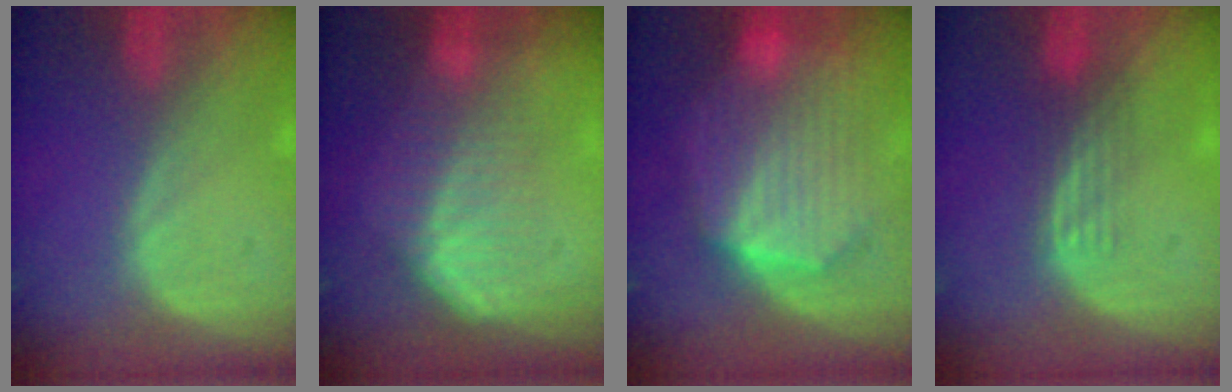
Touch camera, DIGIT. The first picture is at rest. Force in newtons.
{"total": 7.6, "press": 6.5, "slide": 3.9}
{"total": 10.8, "press": 10.8, "slide": 0.8}
{"total": 2.9, "press": 2.8, "slide": 1.0}